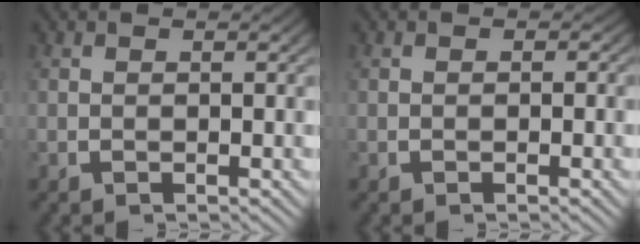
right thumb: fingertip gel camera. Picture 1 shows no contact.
{"total": 1.1, "force": [-0.4, 1.0, 0.2], "torque": [0.006, -0.002, -0.013]}